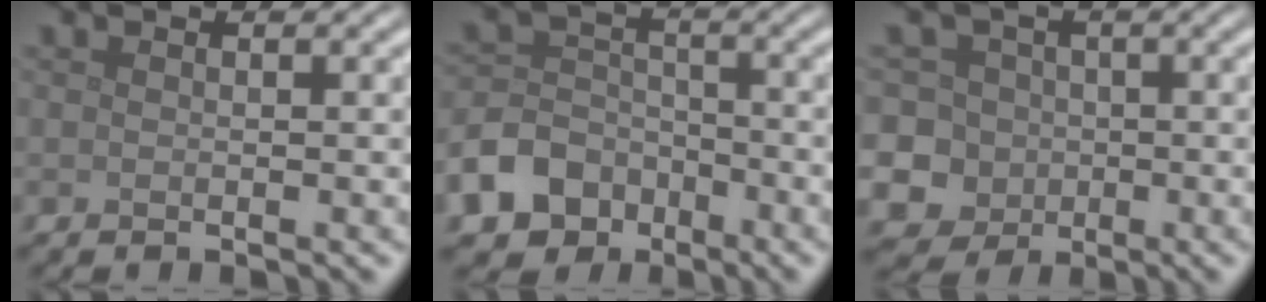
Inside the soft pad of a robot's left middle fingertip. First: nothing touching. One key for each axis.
{"total": 8.4, "fx": -5.1, "fy": 6.3, "fz": 2.1, "tx": -0.029, "ty": -0.023, "tz": -0.108}
{"total": 8.3, "fx": -1.1, "fy": 7.8, "fz": 2.6, "tx": -0.054, "ty": 0.026, "tz": -0.058}